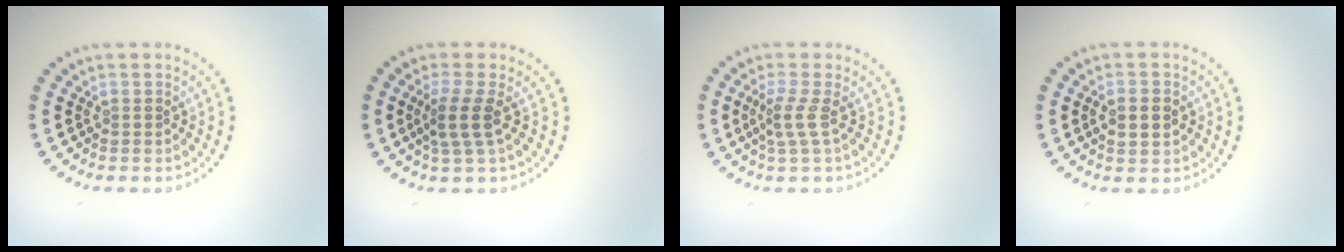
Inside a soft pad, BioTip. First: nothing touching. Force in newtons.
{"total": 2.5, "press": 1.9, "slide": 1.7}
{"total": 2.0, "press": 1.3, "slide": 1.5}
{"total": 2.2, "press": 2.2, "slide": 0.1}